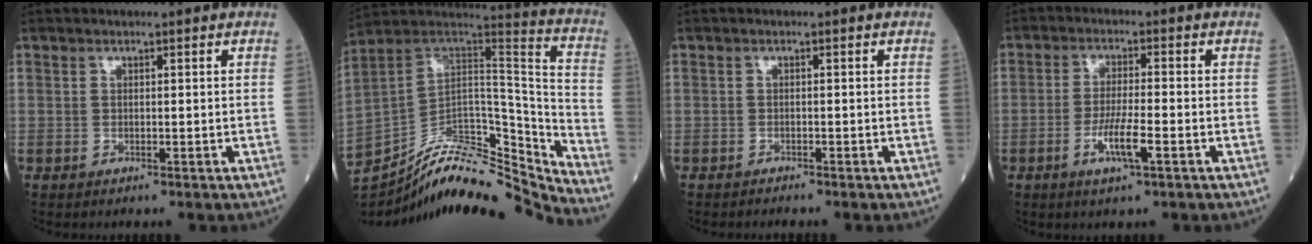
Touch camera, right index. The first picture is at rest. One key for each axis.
{"total": 22.3, "fx": -20.0, "fy": 4.3, "fz": 8.7, "tx": -0.172, "ty": 0.050, "tz": -0.329}
{"total": 0.8, "fx": -0.8, "fy": -0.1, "fz": 0.0, "tx": -0.004, "ty": -0.002, "tz": -0.015}
{"total": 5.7, "fx": -2.3, "fy": 0.4, "fz": 5.2, "tx": -0.100, "ty": -0.007, "tz": -0.042}